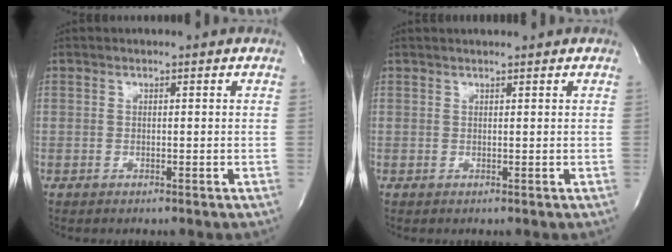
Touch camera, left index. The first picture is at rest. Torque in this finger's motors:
{"motor_torque": [-0.13, -0.17, 0.17, 0.03]}